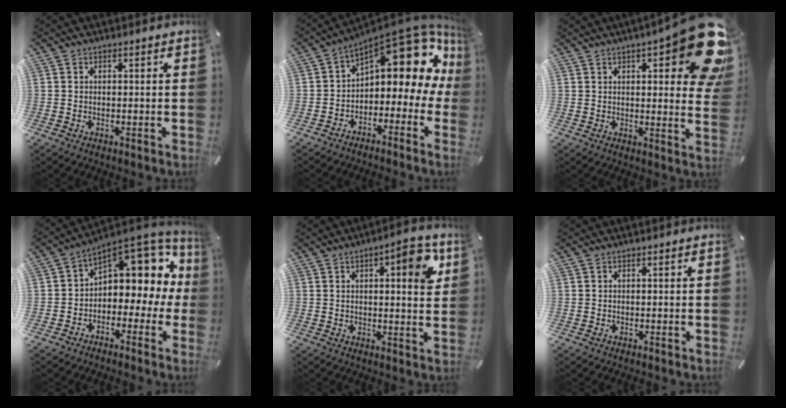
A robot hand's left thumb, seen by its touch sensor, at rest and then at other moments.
{"total": 14.6, "force": [8.3, 6.2, 10.3], "torque": [-0.143, -0.071, 0.135]}
{"total": 19.7, "force": [9.0, 5.9, 16.5], "torque": [-0.220, -0.051, 0.141]}
{"total": 9.8, "force": [4.8, 6.3, 5.7], "torque": [-0.079, -0.044, 0.082]}
{"total": 8.9, "force": [4.0, 2.7, 7.4], "torque": [-0.091, -0.018, 0.057]}
{"total": 0.0}